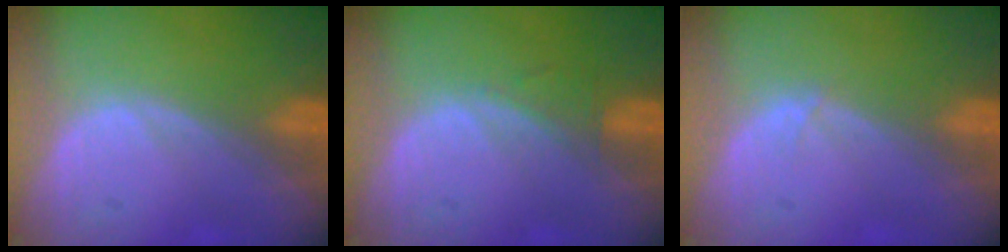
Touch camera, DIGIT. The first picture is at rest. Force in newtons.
{"total": 1.2, "press": 1.2, "slide": 0.1}
{"total": 0.6, "press": 0.4, "slide": 0.3}